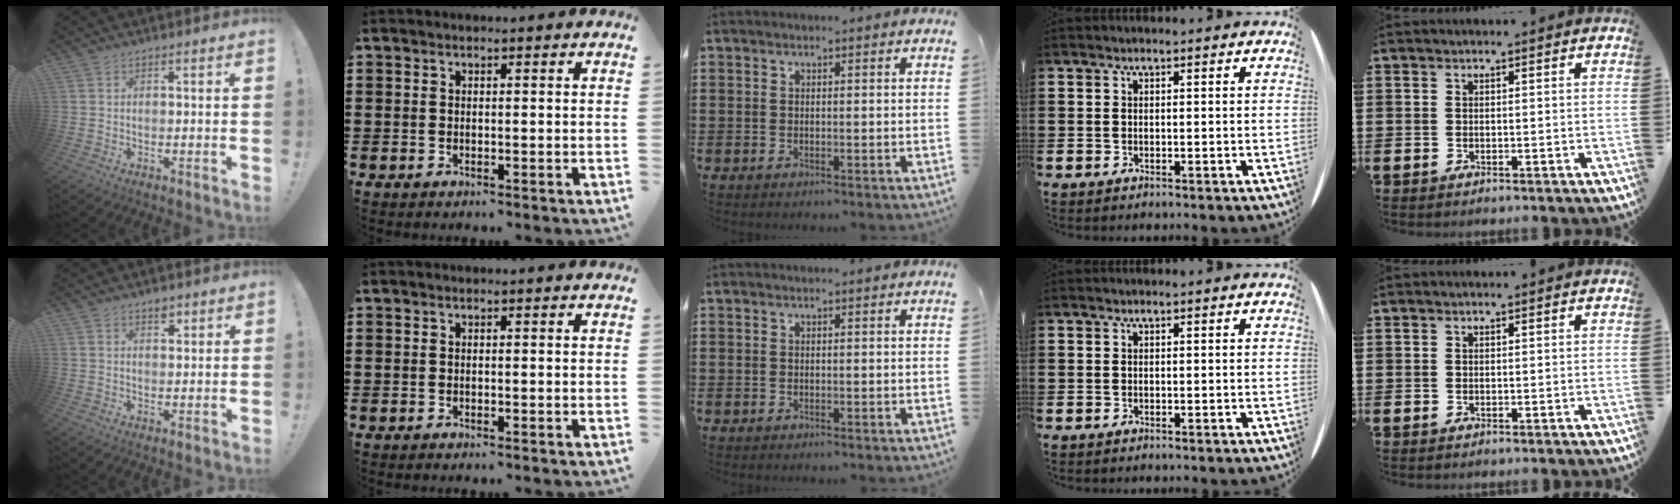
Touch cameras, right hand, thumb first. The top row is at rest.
{"thumb": {"total": 2.3, "force": [1.7, 1.1, 1.0], "torque": [0.009, -0.015, 0.025]}}